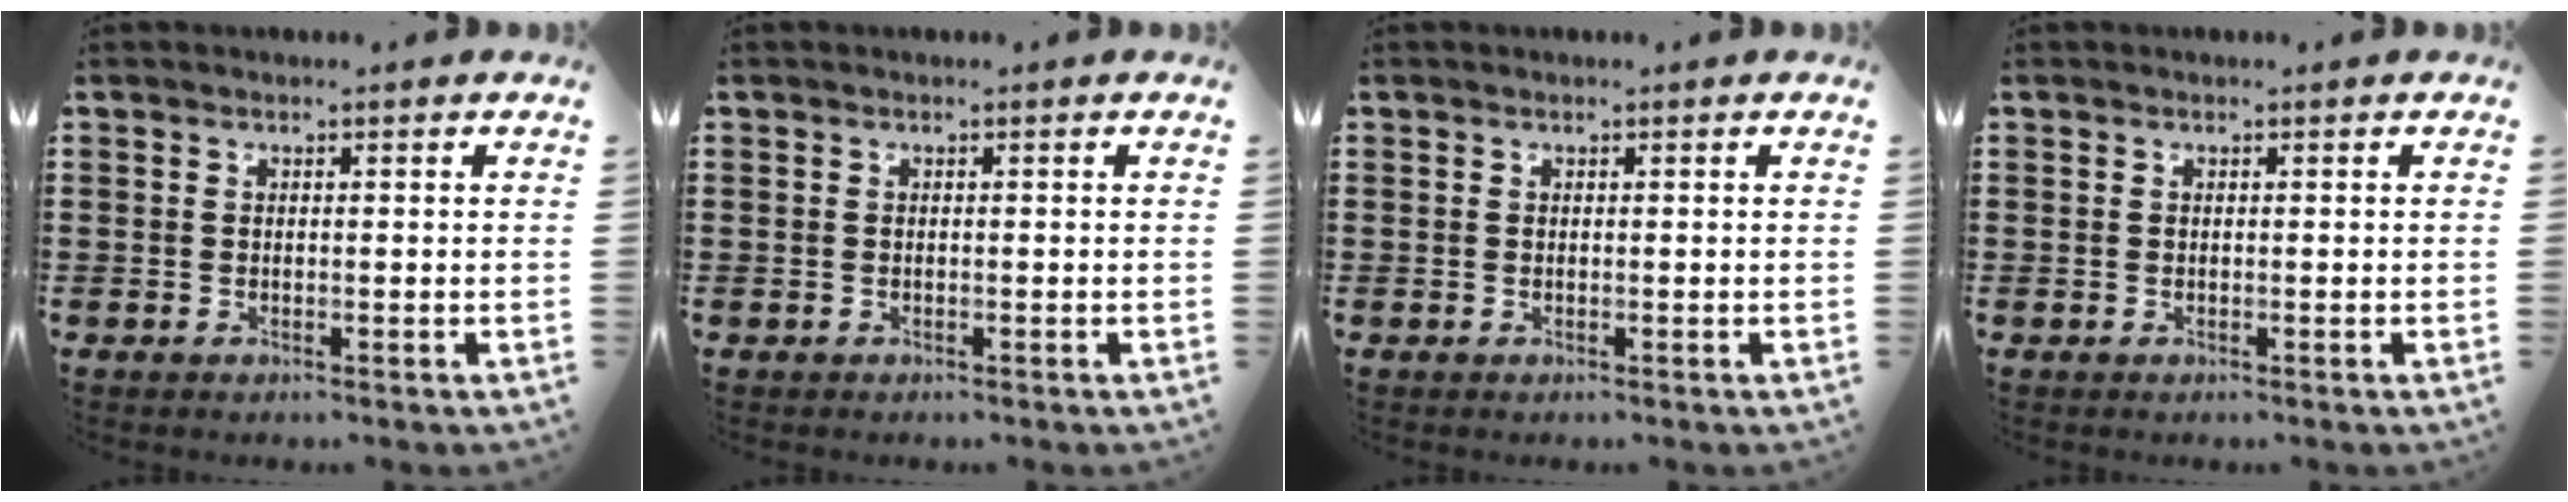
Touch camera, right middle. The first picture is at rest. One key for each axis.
{"total": 0.0}
{"total": 0.0}
{"total": 0.0}